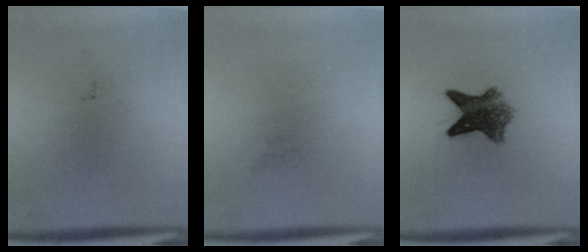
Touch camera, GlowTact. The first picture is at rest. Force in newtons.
{"total": 0.0}
{"total": 6.9}